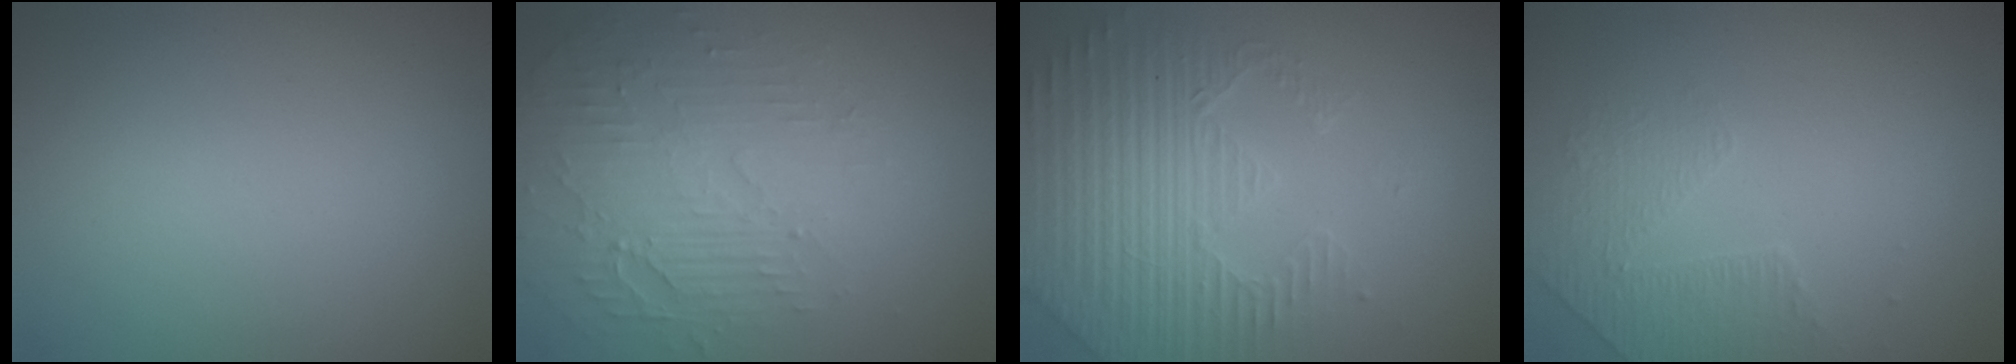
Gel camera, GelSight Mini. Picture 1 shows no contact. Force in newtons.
{"total": 4.1, "press": 3.3, "slide": 2.4}
{"total": 4.8, "press": 4.3, "slide": 2.1}
{"total": 1.6, "press": 1.2, "slide": 1.1}